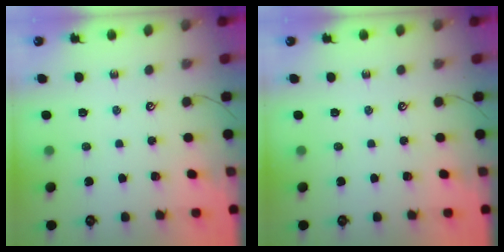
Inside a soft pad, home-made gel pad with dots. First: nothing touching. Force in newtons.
{"total": 0.0}